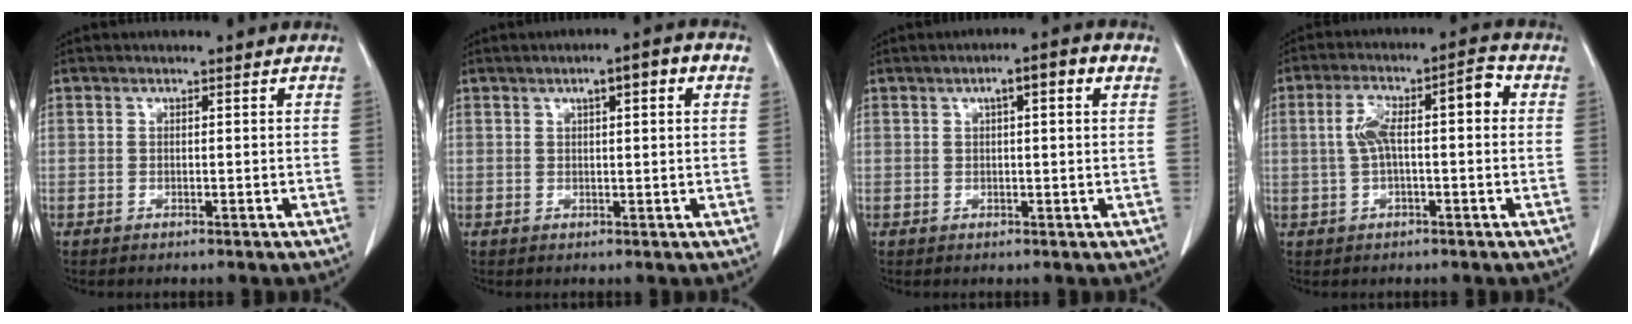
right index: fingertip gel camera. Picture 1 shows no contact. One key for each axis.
{"total": 4.9, "fx": 1.8, "fy": 0.5, "fz": 4.5, "tx": -0.065, "ty": 0.012, "tz": 0.024}
{"total": 4.7, "fx": 1.8, "fy": 0.5, "fz": 4.3, "tx": -0.066, "ty": 0.015, "tz": 0.023}
{"total": 8.6, "fx": 0.8, "fy": 2.2, "fz": 8.2, "tx": -0.151, "ty": 0.044, "tz": 0.014}